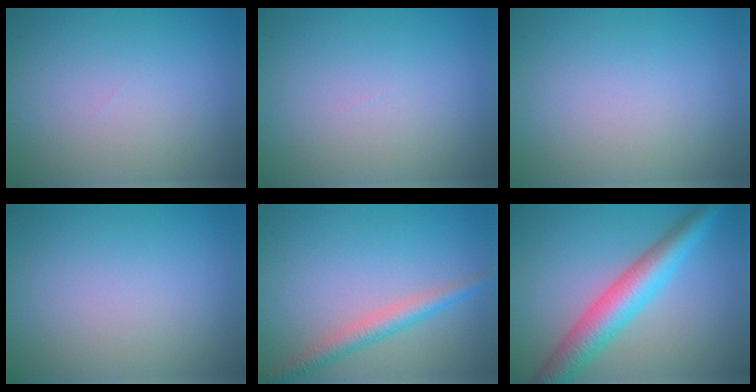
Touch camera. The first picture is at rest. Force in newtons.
{"total": 0.0}
{"total": 0.0}
{"total": 0.0}
{"total": 2.8, "press": 2.8, "slide": 0.1}
{"total": 6.4, "press": 6.4, "slide": 0.2}